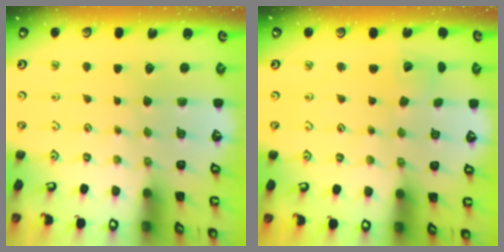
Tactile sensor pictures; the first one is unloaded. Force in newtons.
{"total": 1.8, "press": 1.7, "slide": 0.3}